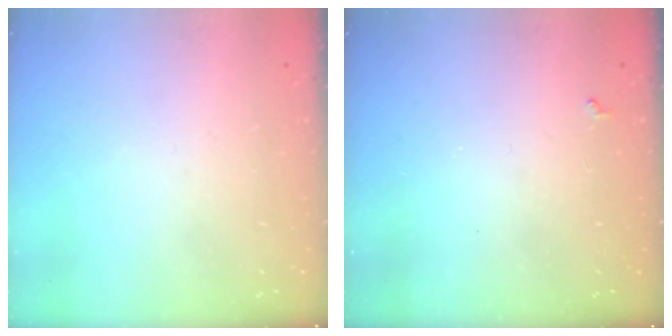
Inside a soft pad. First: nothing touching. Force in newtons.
{"total": 2.9, "press": 2.9, "slide": 0.4}